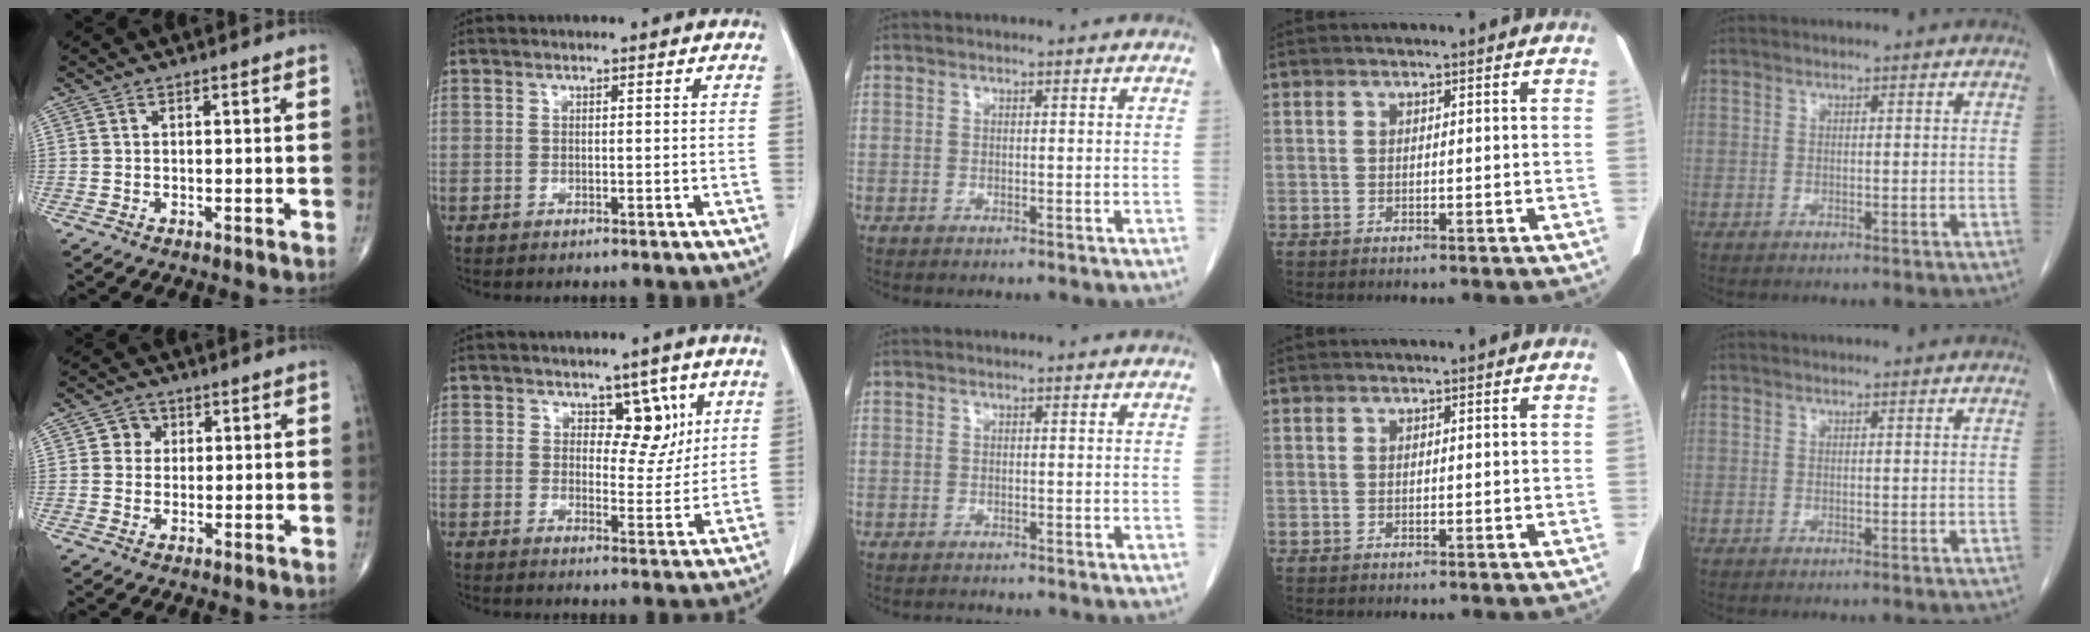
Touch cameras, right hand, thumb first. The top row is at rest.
{"thumb": {"total": 3.2, "force": [0.7, 2.9, 0.9], "torque": [0.008, 0.003, 0.004]}, "index": {"total": 5.6, "force": [2.6, 3.3, 3.8], "torque": [-0.036, 0.000, 0.038]}, "middle": {"total": 0.6, "force": [-0.6, 0.1, -0.1], "torque": [-0.003, -0.003, -0.011]}}